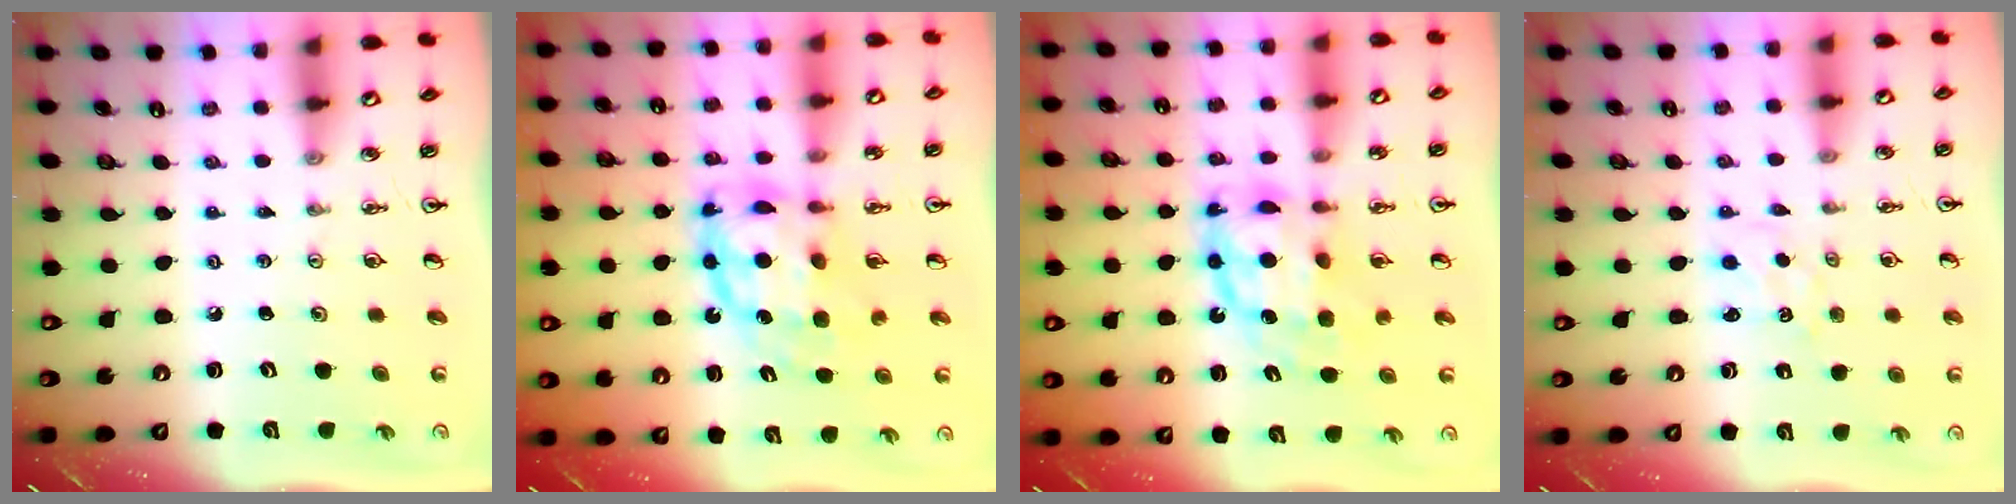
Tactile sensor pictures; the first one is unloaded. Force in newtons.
{"total": 11.6, "press": 11.6, "slide": 1.1}
{"total": 12.2, "press": 12.2, "slide": 0.9}
{"total": 2.3, "press": 2.3, "slide": 0.4}